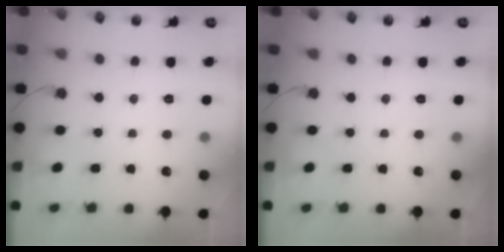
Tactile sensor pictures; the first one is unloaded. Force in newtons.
{"total": 0.0}